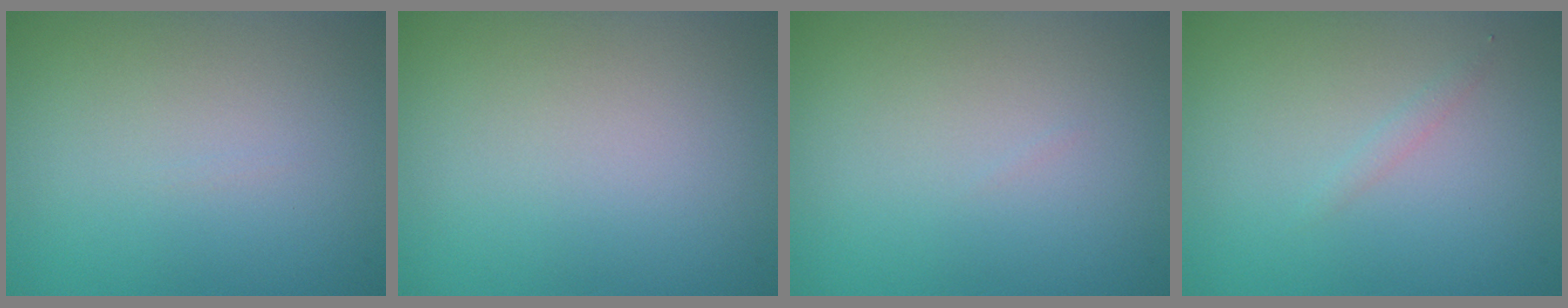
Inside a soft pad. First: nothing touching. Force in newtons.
{"total": 0.0}
{"total": 0.0}
{"total": 0.7, "press": 0.7, "slide": 0.1}